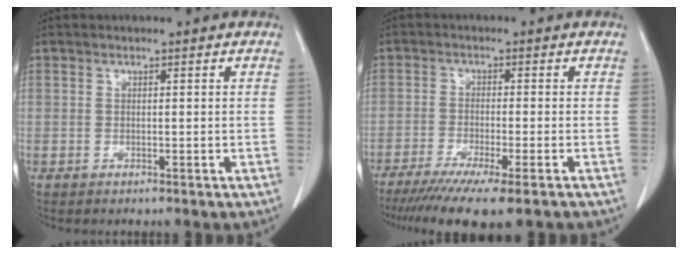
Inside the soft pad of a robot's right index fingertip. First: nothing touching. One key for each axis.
{"total": 12.2, "fx": -9.4, "fy": 0.6, "fz": 7.8, "tx": -0.114, "ty": -0.031, "tz": -0.145}